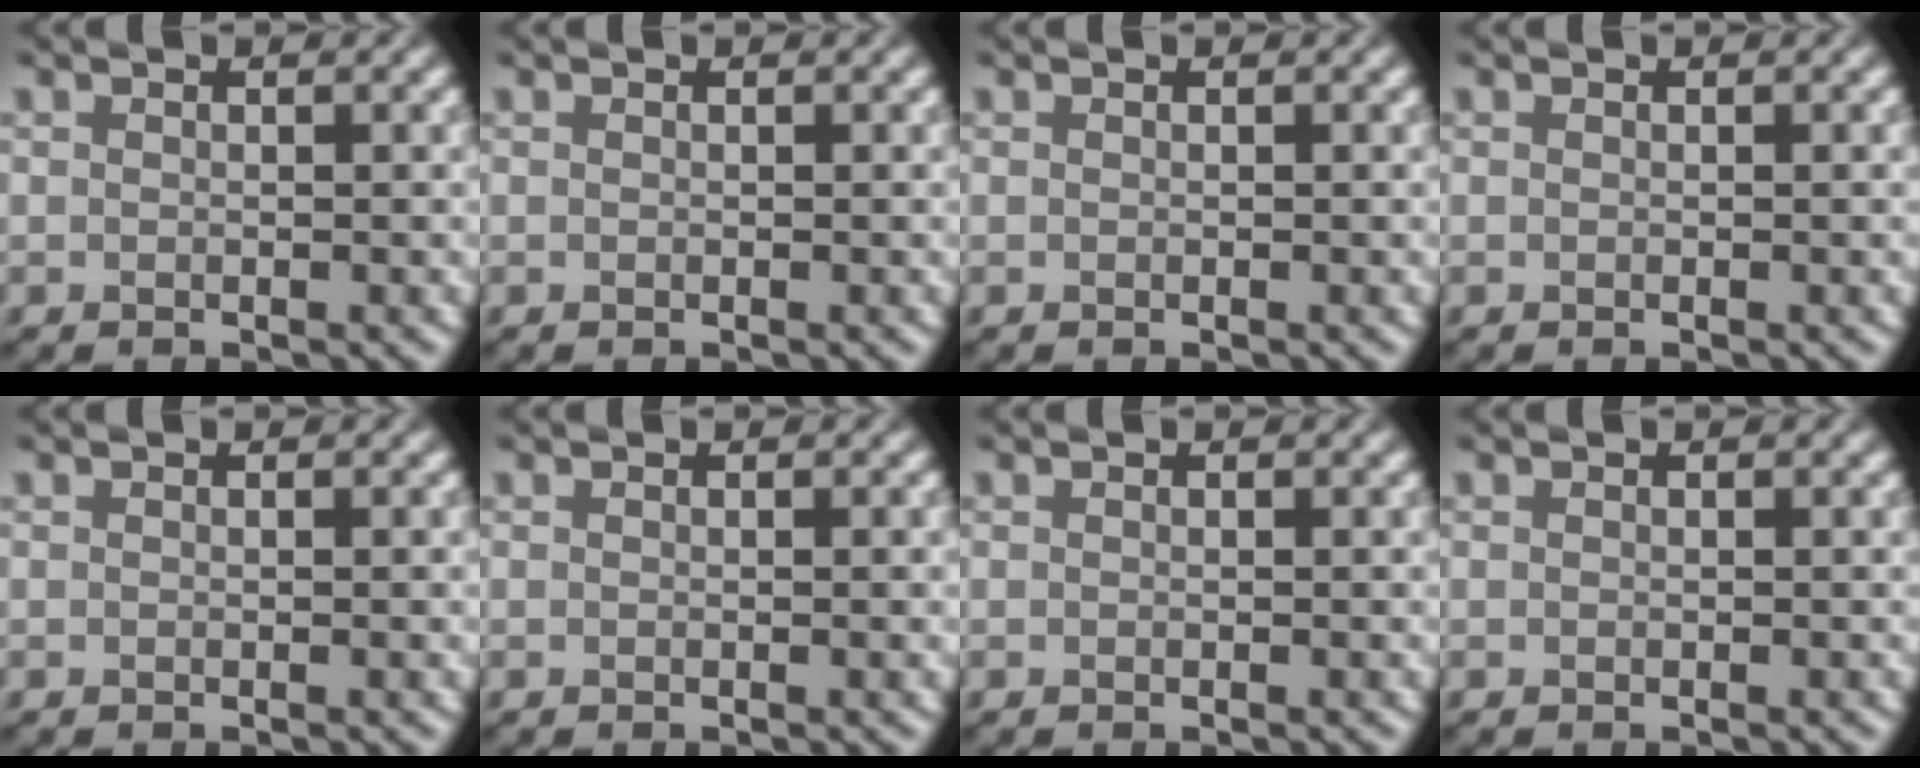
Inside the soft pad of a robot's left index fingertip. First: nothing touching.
{"total": 0.0}
{"total": 0.0}
{"total": 0.0}
{"total": 0.5, "force": [0.0, 0.1, 0.5], "torque": [-0.006, 0.001, 0.001]}
{"total": 0.8, "force": [0.0, 0.1, 0.8], "torque": [-0.008, 0.001, 0.000]}
{"total": 0.0}
{"total": 0.0}